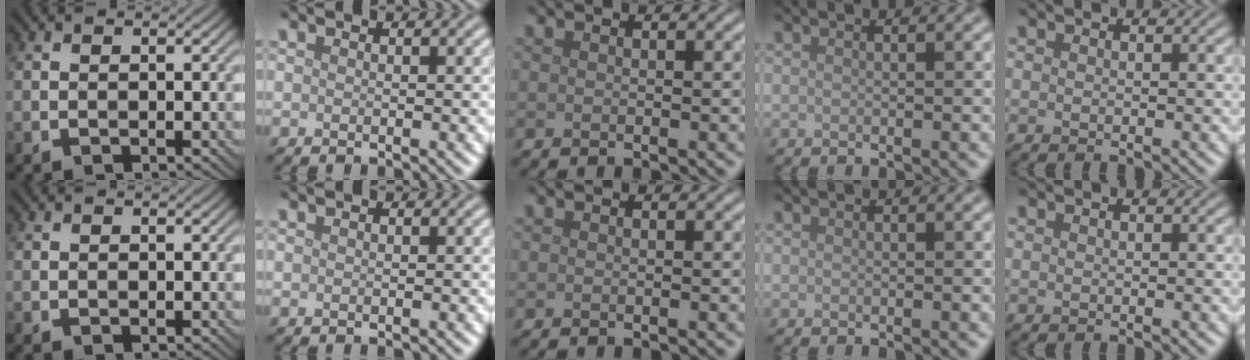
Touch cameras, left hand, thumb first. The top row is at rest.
{}